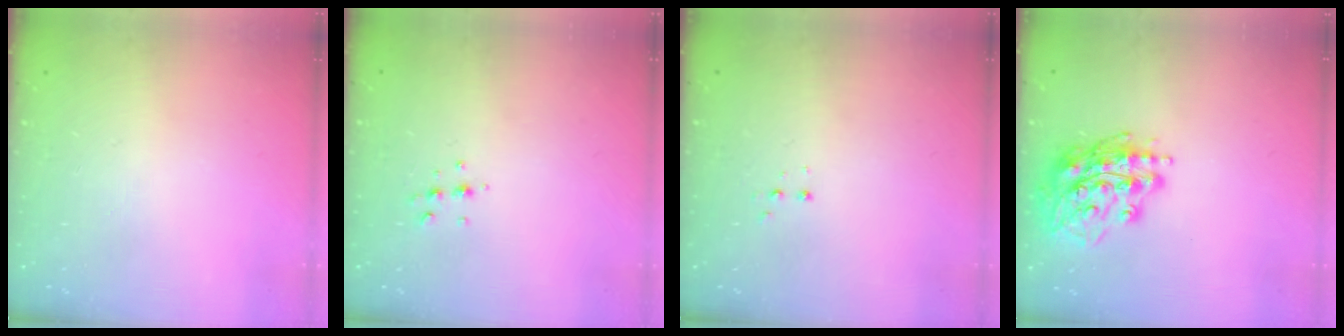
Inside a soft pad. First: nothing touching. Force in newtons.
{"total": 4.9, "press": 4.8, "slide": 1.1}
{"total": 2.8, "press": 2.8, "slide": 0.5}
{"total": 16.0, "press": 16.0, "slide": 1.4}